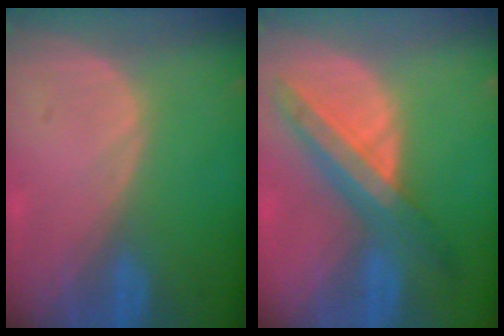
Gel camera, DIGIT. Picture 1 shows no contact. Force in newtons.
{"total": 8.2, "press": 7.3, "slide": 3.7}